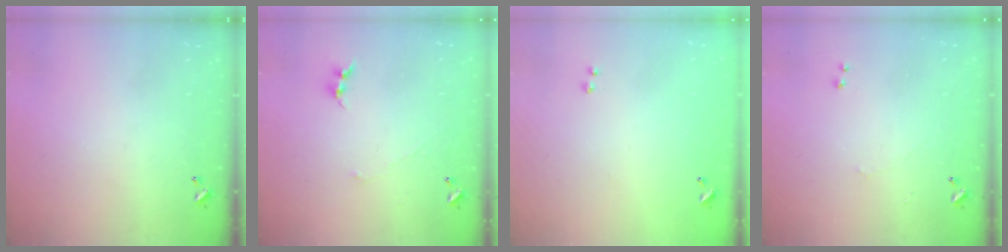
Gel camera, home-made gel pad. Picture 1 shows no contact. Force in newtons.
{"total": 0.0}
{"total": 8.2, "press": 8.2, "slide": 0.5}
{"total": 1.0, "press": 0.9, "slide": 0.5}